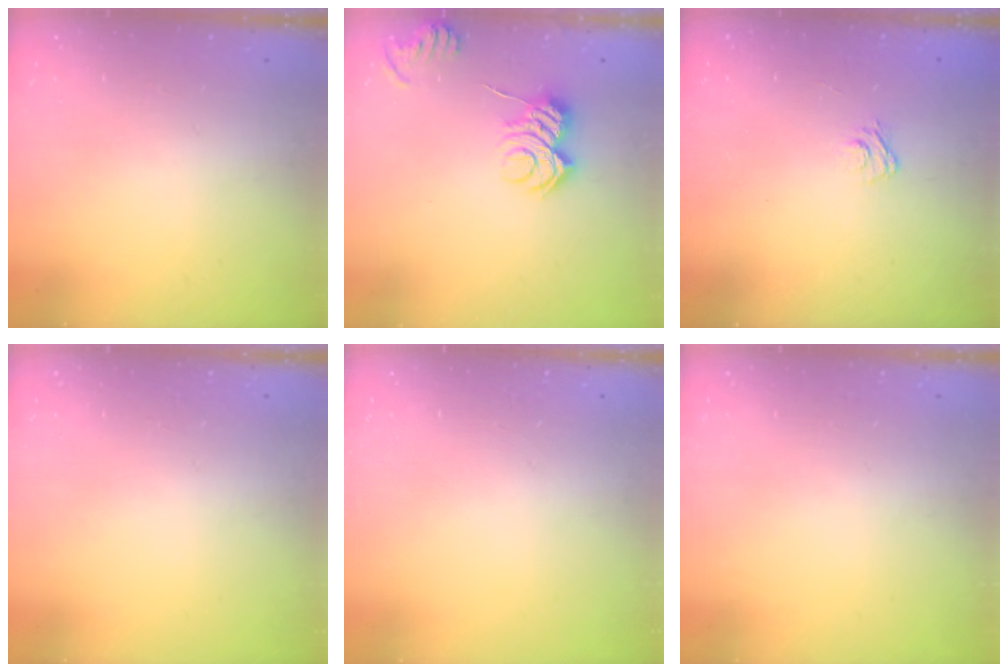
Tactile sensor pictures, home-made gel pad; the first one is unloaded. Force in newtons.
{"total": 8.3, "press": 8.2, "slide": 0.8}
{"total": 2.9, "press": 2.6, "slide": 1.2}
{"total": 0.0}
{"total": 0.0}
{"total": 0.0}